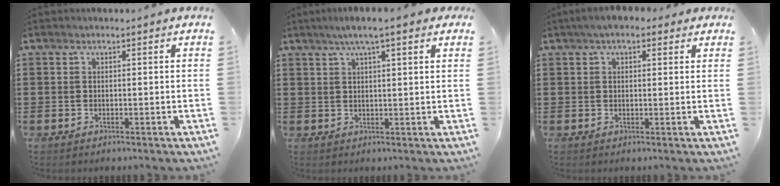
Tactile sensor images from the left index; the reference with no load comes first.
{"total": 4.7, "force": [3.1, 0.5, 3.4], "torque": [-0.066, 0.005, 0.053]}
{"total": 3.2, "force": [2.1, 1.6, 1.8], "torque": [-0.044, 0.009, 0.037]}